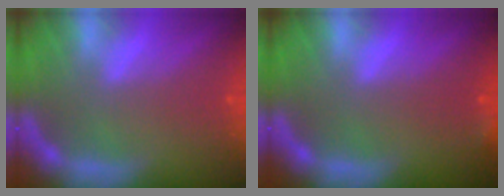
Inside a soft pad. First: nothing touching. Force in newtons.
{"total": 0.9}